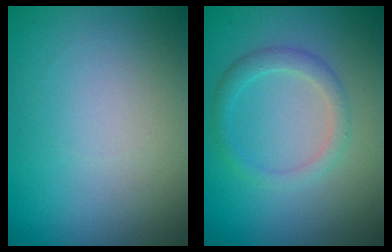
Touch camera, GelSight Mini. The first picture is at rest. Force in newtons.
{"total": 2.1, "press": 2.1, "slide": 0.1}